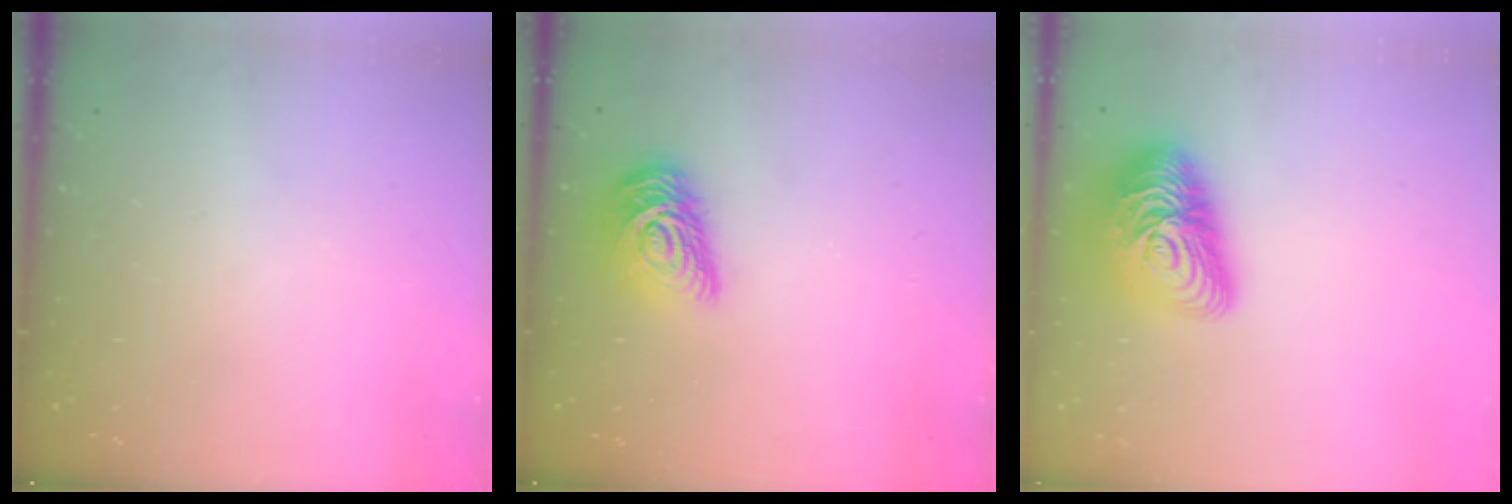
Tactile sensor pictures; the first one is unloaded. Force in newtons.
{"total": 12.4, "press": 12.4, "slide": 0.8}
{"total": 18.6, "press": 18.6, "slide": 1.2}